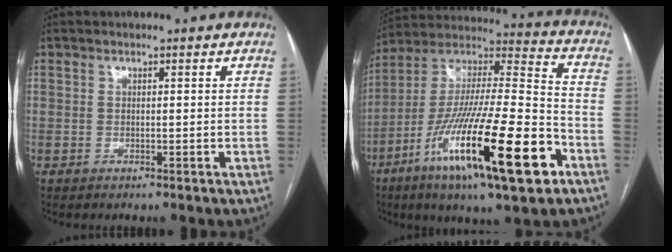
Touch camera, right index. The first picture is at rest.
{"total": 27.3, "force": [-12.4, 3.4, 24.1], "torque": [-0.414, -0.042, -0.210]}